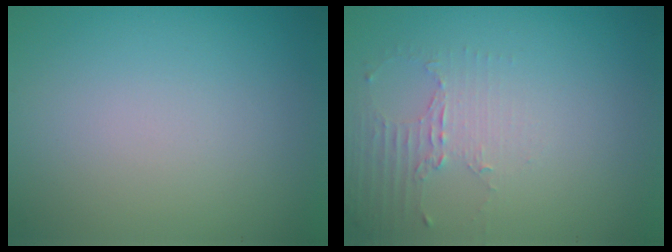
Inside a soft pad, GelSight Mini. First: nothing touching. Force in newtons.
{"total": 2.3, "press": 1.6, "slide": 1.6}